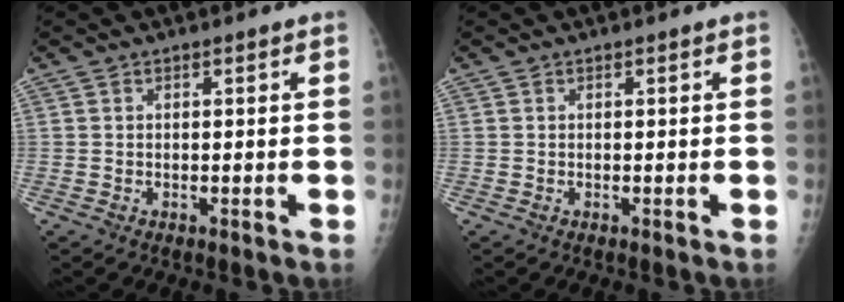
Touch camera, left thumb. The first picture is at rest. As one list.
[{"total": 0.0}]